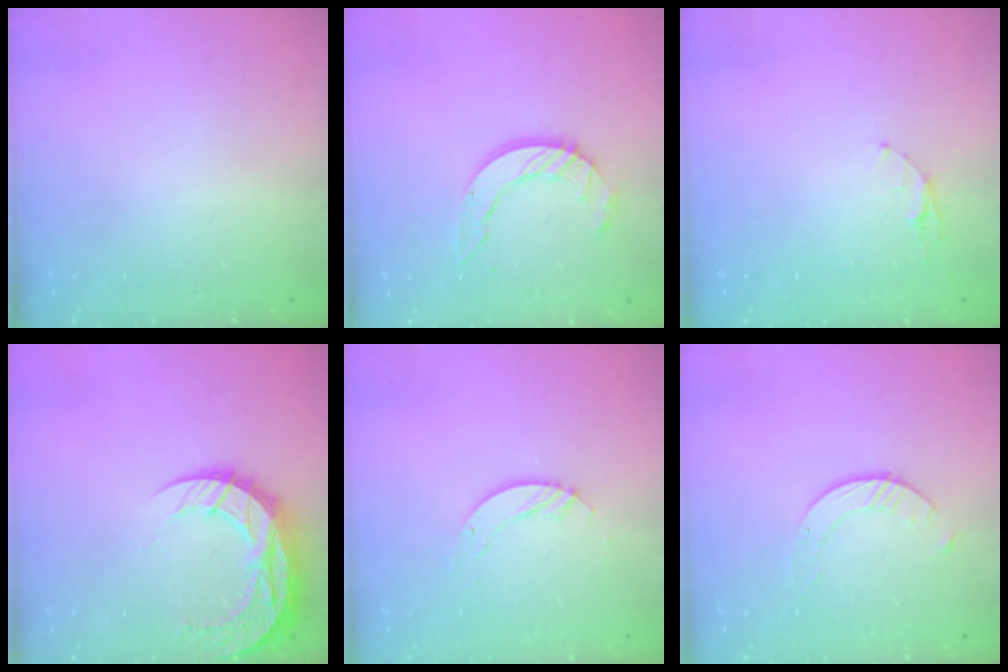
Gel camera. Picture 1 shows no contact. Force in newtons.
{"total": 9.3, "press": 9.3, "slide": 0.9}
{"total": 3.2, "press": 3.2, "slide": 0.4}
{"total": 13.1, "press": 13.1, "slide": 0.9}
{"total": 4.0, "press": 4.0, "slide": 0.3}
{"total": 1.7, "press": 1.7, "slide": 0.2}